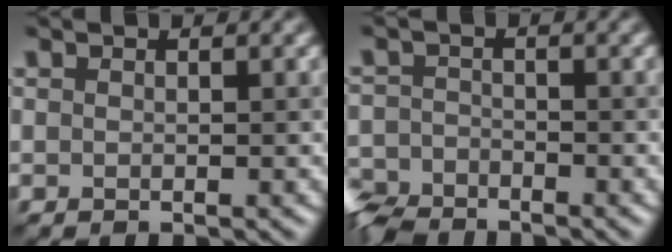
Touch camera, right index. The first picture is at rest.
{"total": 4.4, "force": [-3.9, 1.6, 1.2], "torque": [-0.028, -0.011, -0.088]}